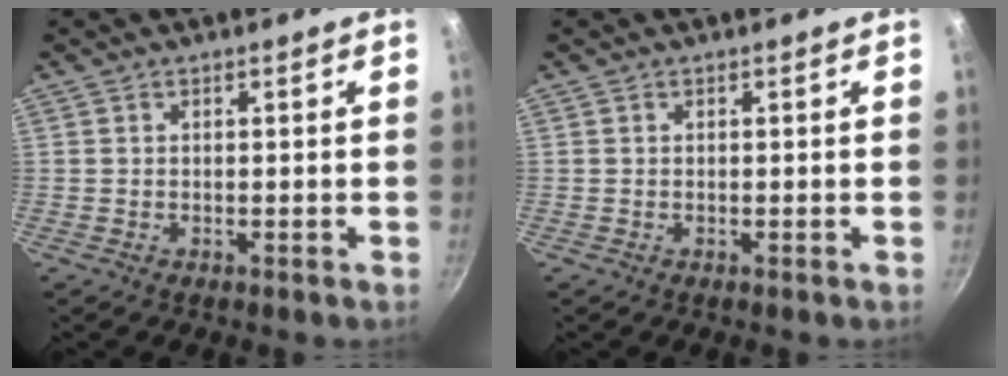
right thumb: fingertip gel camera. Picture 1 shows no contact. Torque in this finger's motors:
{"motor_torque": [0.04, 0.05, 0.02, -0.02, 0.02]}